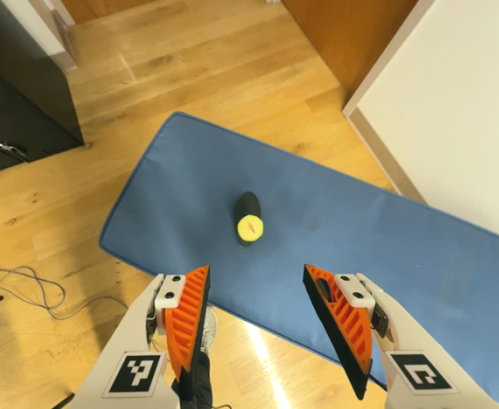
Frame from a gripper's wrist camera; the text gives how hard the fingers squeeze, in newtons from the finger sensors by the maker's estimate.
{"total": 0.0}